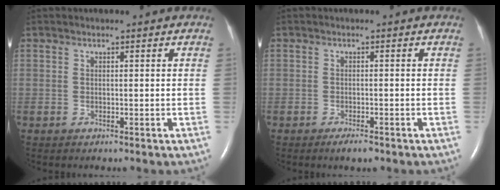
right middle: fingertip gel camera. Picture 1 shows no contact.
{"total": 1.9, "force": [-1.4, 0.5, 1.2], "torque": [-0.025, -0.003, -0.020]}